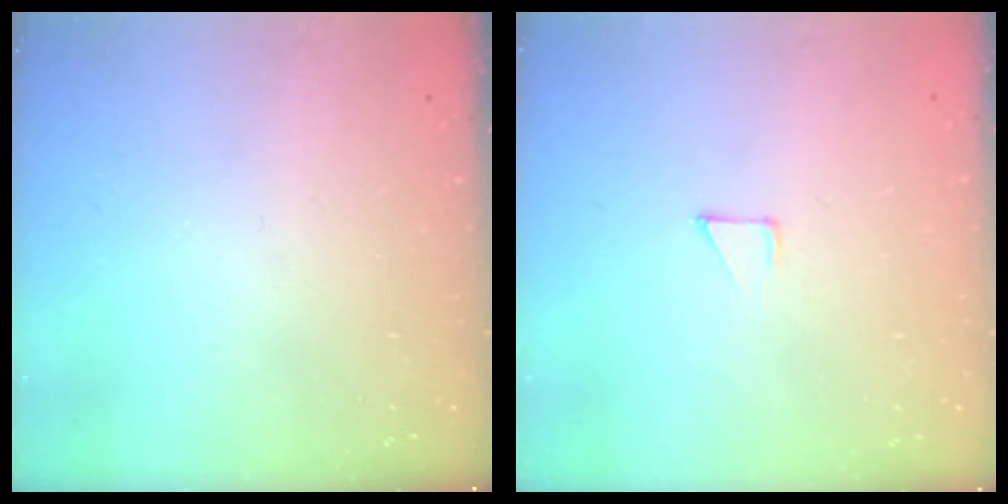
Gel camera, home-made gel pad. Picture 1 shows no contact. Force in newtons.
{"total": 2.8, "press": 2.8, "slide": 0.2}